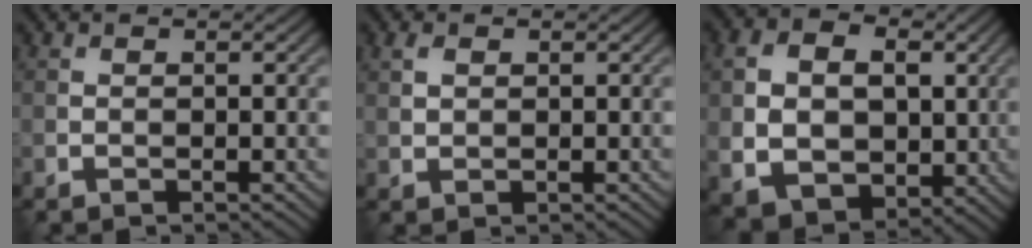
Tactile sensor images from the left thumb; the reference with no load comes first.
{"total": 1.6, "force": [0.7, 1.0, 1.0], "torque": [-0.026, 0.002, 0.016]}
{"total": 10.6, "force": [0.6, 8.0, 7.0], "torque": [-0.158, -0.004, 0.018]}